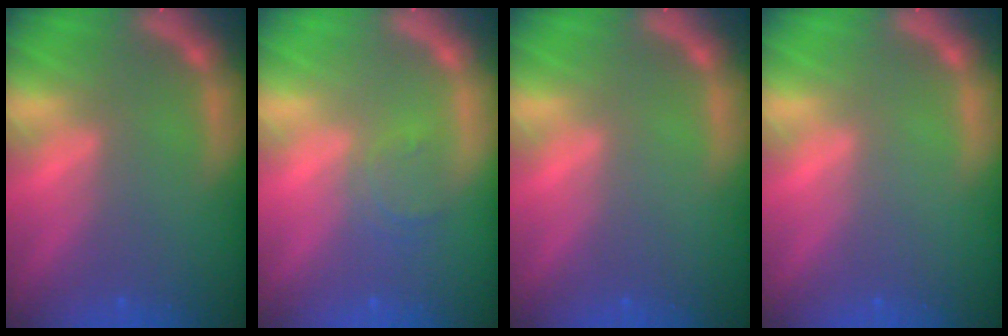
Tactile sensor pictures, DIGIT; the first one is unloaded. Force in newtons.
{"total": 2.4}
{"total": 0.0}
{"total": 0.0}